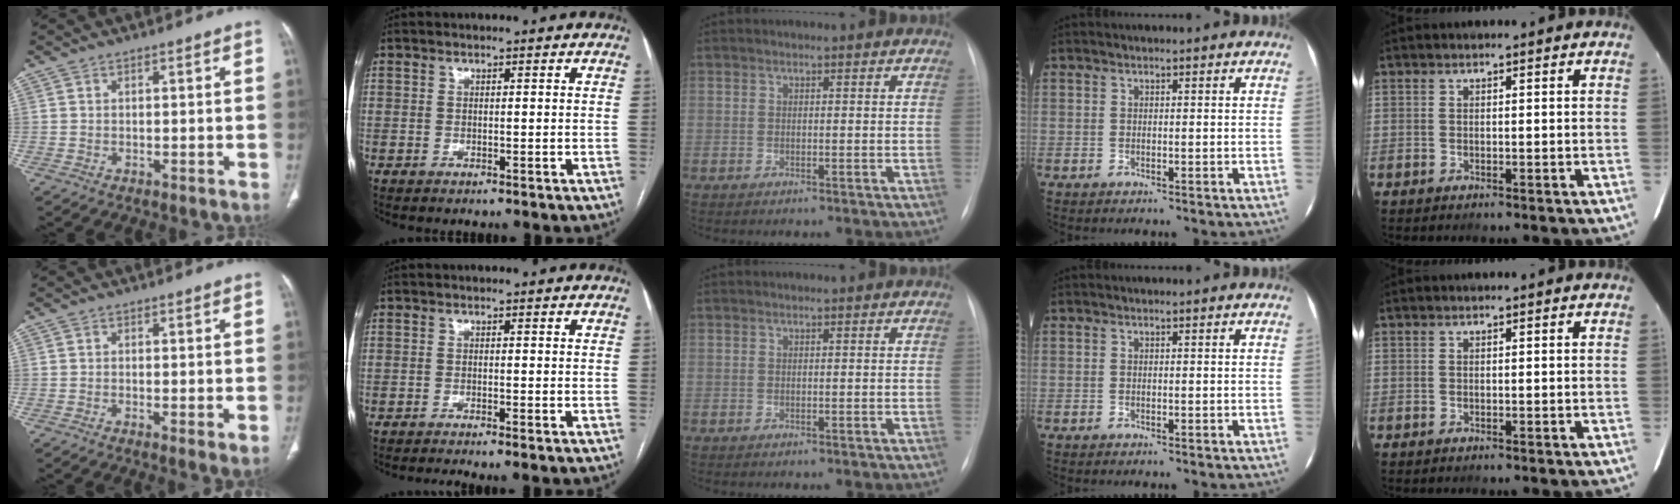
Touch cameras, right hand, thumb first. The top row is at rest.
{"thumb": {"total": 2.5, "force": [-0.3, 0.5, 2.4], "torque": [-0.049, -0.012, -0.008]}, "index": {"total": 2.7, "force": [-2.0, -0.2, 1.8], "torque": [-0.026, -0.002, -0.032]}}